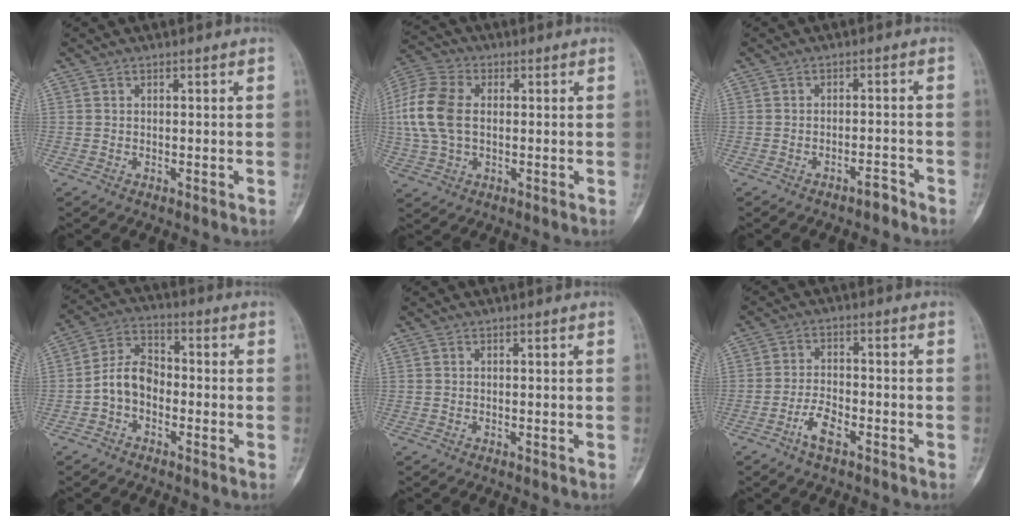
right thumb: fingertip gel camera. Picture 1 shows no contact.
{"total": 11.9, "force": [0.7, 7.6, 9.1], "torque": [-0.205, 0.019, 0.010]}
{"total": 2.1, "force": [-1.8, 0.5, 1.0], "torque": [-0.014, 0.019, -0.029]}
{"total": 7.6, "force": [-2.1, 5.4, 5.0], "torque": [-0.081, 0.034, -0.052]}
{"total": 0.0}
{"total": 4.9, "force": [-2.9, 1.9, 3.5], "torque": [-0.064, 0.019, -0.055]}